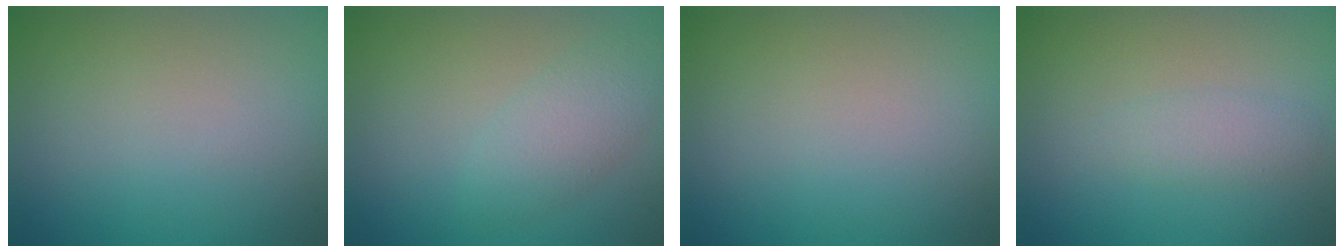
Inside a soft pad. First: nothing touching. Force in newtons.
{"total": 2.9, "press": 2.9, "slide": 0.0}
{"total": 0.0}
{"total": 1.6, "press": 1.6, "slide": 0.1}